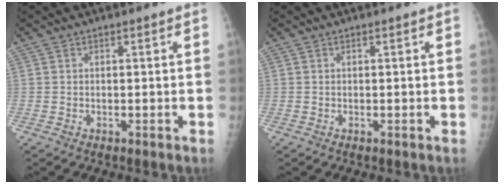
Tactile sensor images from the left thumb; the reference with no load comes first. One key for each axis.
{"total": 0.0}